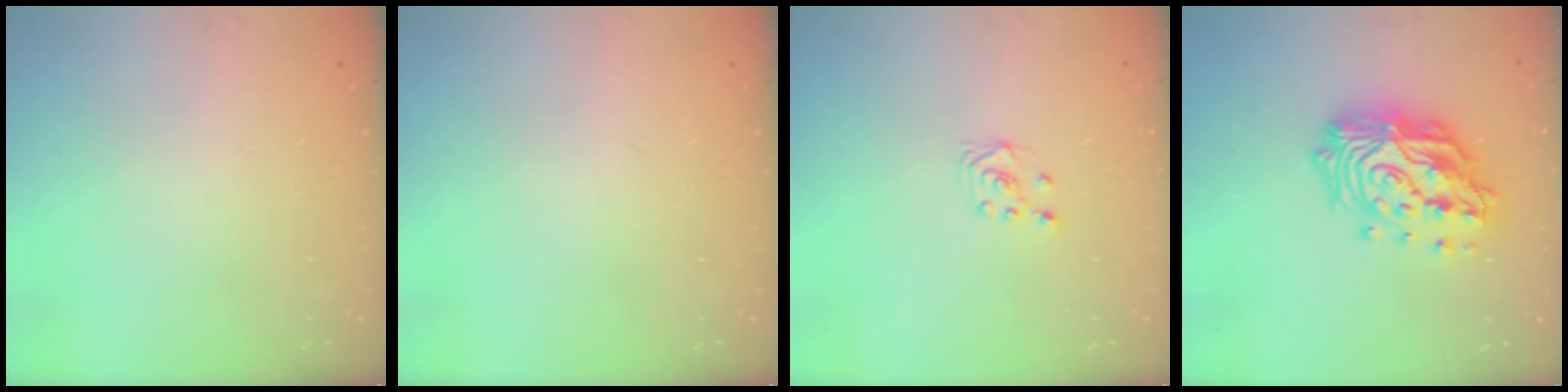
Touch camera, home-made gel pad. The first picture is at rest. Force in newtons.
{"total": 0.0}
{"total": 2.3, "press": 2.2, "slide": 0.6}
{"total": 21.5, "press": 21.3, "slide": 2.7}